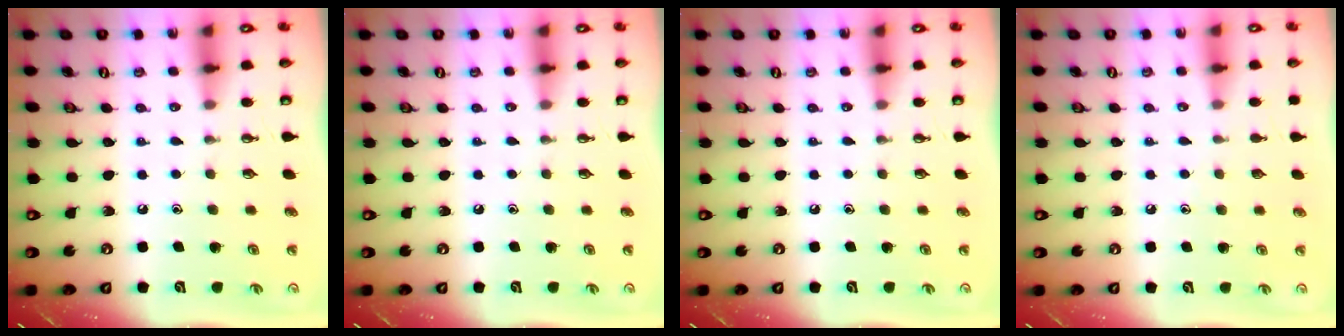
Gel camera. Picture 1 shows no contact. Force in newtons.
{"total": 0.0}
{"total": 0.0}
{"total": 3.0, "press": 2.9, "slide": 0.3}